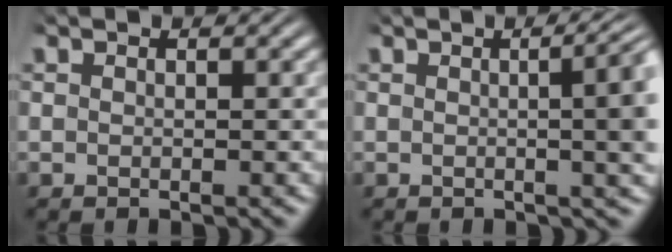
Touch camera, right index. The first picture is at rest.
{"total": 6.1, "force": [0.4, 2.0, 5.8], "torque": [-0.052, 0.020, -0.004]}